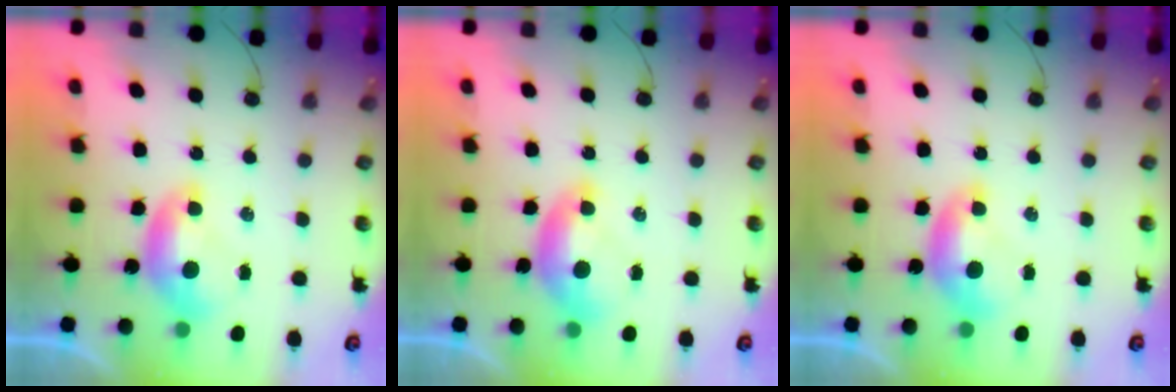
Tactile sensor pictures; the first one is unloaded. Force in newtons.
{"total": 1.2, "press": 1.1, "slide": 0.6}
{"total": 0.0}